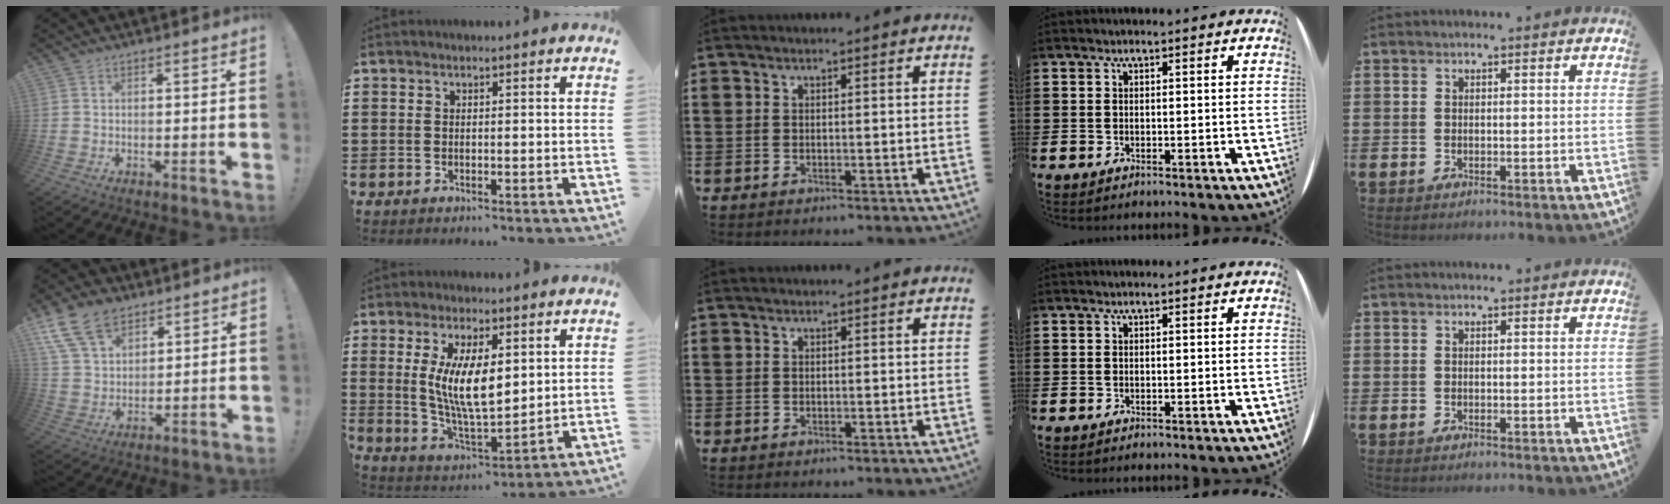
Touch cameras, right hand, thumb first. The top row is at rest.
{"thumb": {"total": 14.1, "force": [8.9, 8.8, 6.6], "torque": [-0.116, -0.041, 0.171]}, "index": {"total": 9.7, "force": [2.0, 3.7, 8.8], "torque": [-0.176, 0.005, 0.036]}}